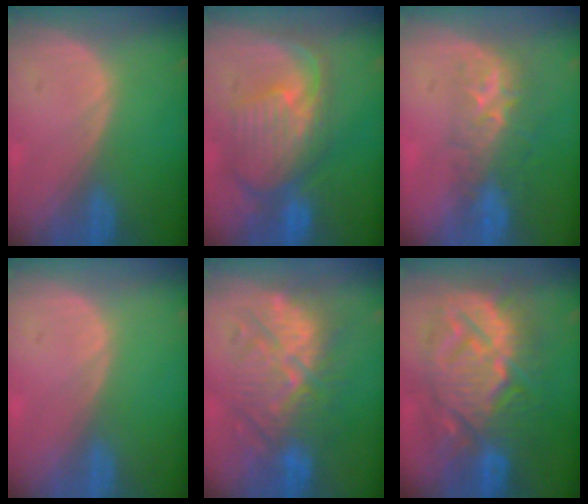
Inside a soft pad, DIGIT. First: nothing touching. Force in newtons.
{"total": 10.7, "press": 9.5, "slide": 5.0}
{"total": 8.8, "press": 7.2, "slide": 5.1}
{"total": 0.0}
{"total": 10.2, "press": 10.2, "slide": 0.3}
{"total": 13.7, "press": 13.6, "slide": 1.3}